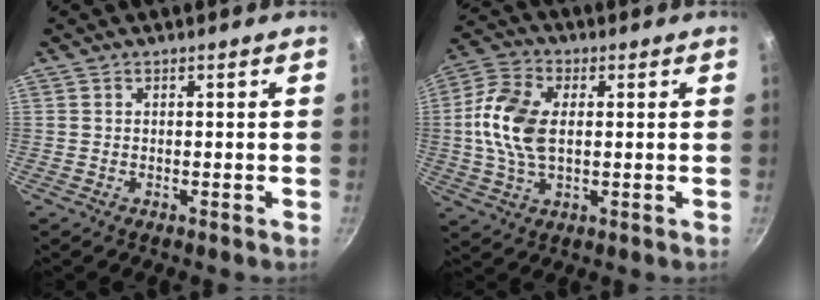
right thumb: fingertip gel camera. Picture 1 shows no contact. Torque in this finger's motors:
{"motor_torque": [-0.06, 0.39, 0.31, -0.26, 0.13]}